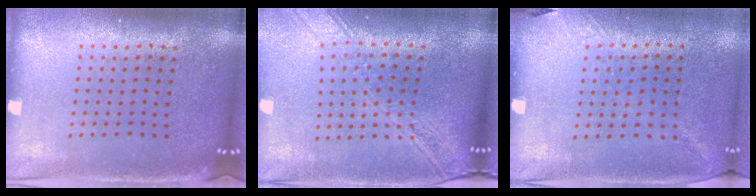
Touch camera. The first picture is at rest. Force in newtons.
{"total": 2.3, "press": 1.9, "slide": 1.2}
{"total": 1.3, "press": 1.0, "slide": 0.8}